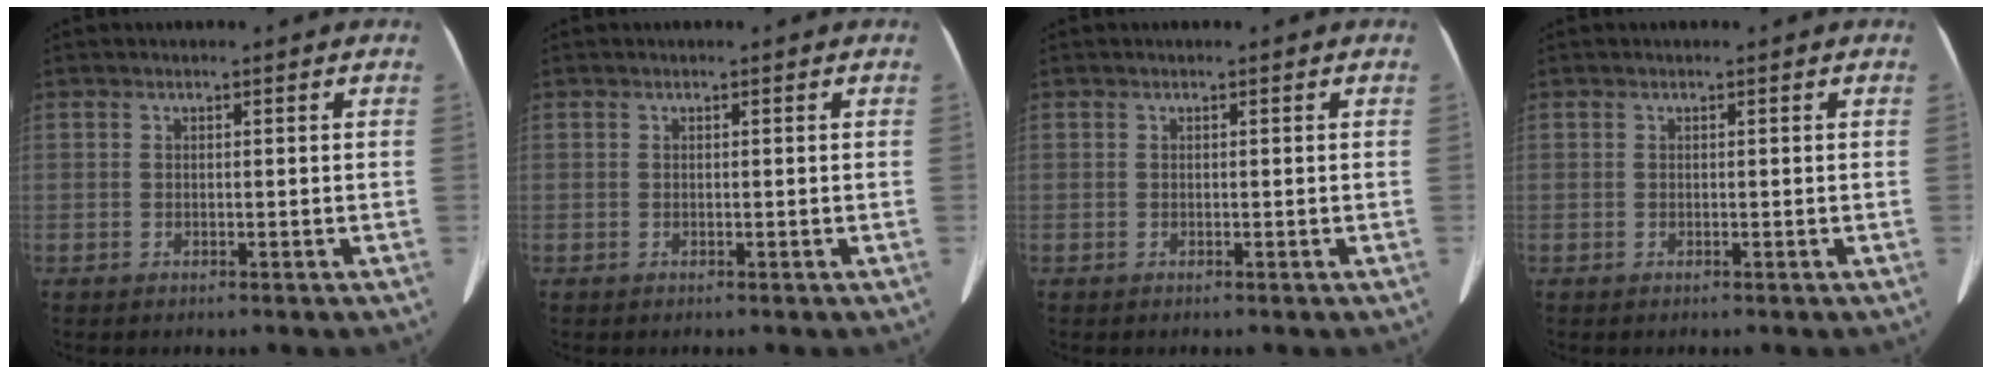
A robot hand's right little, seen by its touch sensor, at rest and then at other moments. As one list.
[{"total": 0.0}, {"total": 0.0}, {"total": 0.0}]